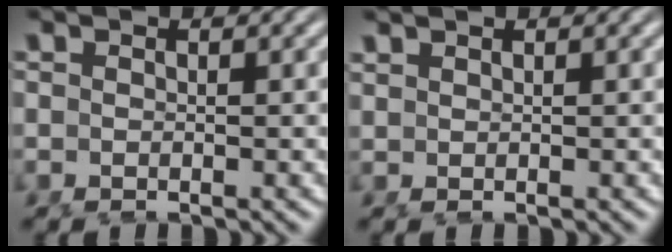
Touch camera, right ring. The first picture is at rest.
{"total": 1.1, "force": [0.9, -0.7, -0.1], "torque": [0.011, 0.002, 0.024]}